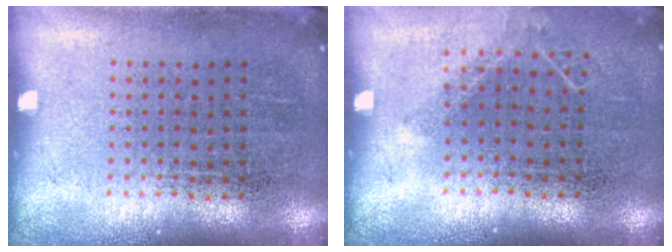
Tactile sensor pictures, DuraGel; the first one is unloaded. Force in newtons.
{"total": 0.9, "press": 0.9, "slide": 0.1}